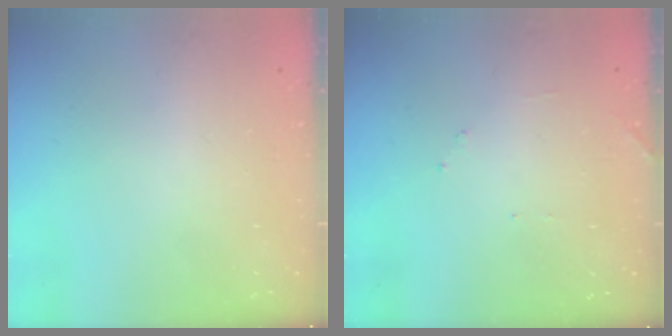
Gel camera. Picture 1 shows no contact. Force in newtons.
{"total": 6.9, "press": 6.9, "slide": 0.3}